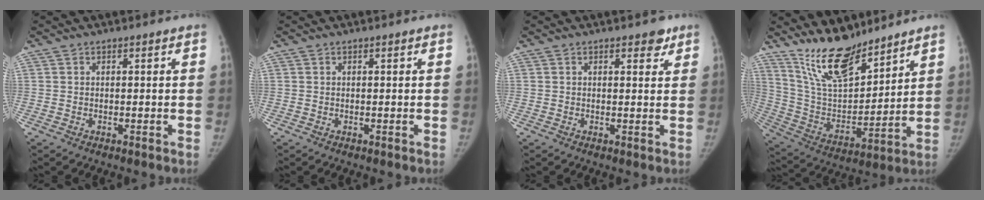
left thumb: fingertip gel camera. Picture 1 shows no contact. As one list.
[{"total": 0.0}, {"total": 2.6, "force": [1.7, 1.2, 1.4], "torque": [-0.002, -0.009, 0.021]}, {"total": 16.1, "force": [13.3, 5.1, 7.5], "torque": [-0.102, -0.084, 0.258]}]